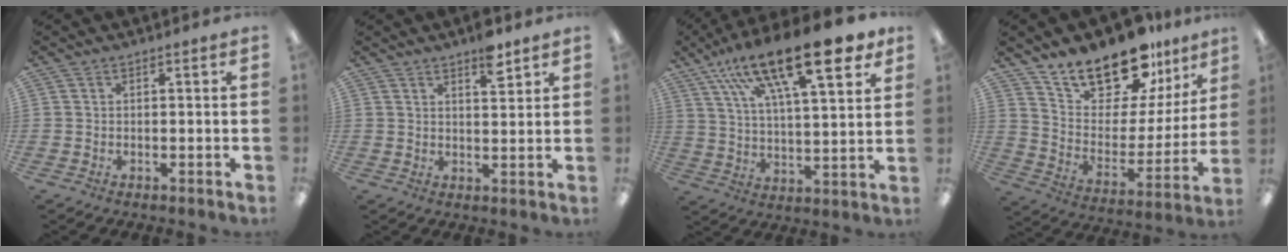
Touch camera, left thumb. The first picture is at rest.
{"total": 5.8, "force": [4.1, 2.0, 3.5], "torque": [-0.038, -0.024, 0.065]}
{"total": 23.0, "force": [14.4, 7.4, 16.2], "torque": [-0.260, -0.070, 0.233]}
{"total": 18.5, "force": [15.5, 7.6, 6.7], "torque": [-0.123, -0.119, 0.276]}